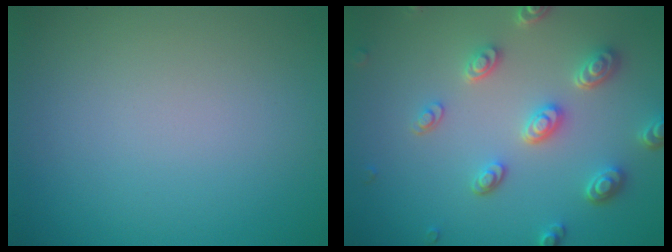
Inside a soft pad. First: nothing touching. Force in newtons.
{"total": 4.5, "press": 3.6, "slide": 2.7}